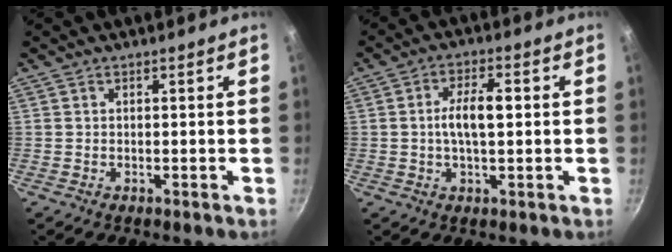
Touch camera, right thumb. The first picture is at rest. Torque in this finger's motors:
{"motor_torque": [0.23, 1.56, 0.54, -0.41, 0.03]}